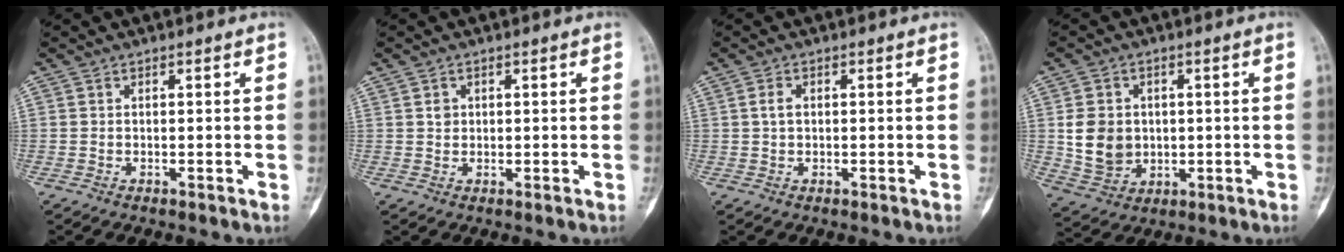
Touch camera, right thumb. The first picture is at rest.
{"total": 1.5, "force": [0.4, 1.4, 0.6], "torque": [-0.001, 0.001, 0.004]}
{"total": 2.0, "force": [0.3, 1.3, 1.5], "torque": [-0.032, 0.004, 0.006]}
{"total": 9.0, "force": [0.4, 7.5, 5.0], "torque": [-0.070, -0.006, 0.020]}